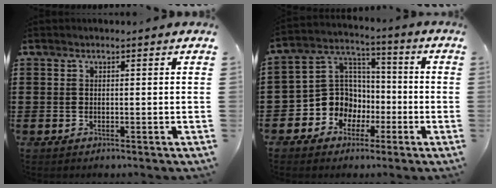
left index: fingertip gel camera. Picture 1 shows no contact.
{"total": 9.2, "force": [-2.7, 8.5, 2.3], "torque": [-0.095, 0.006, -0.051]}